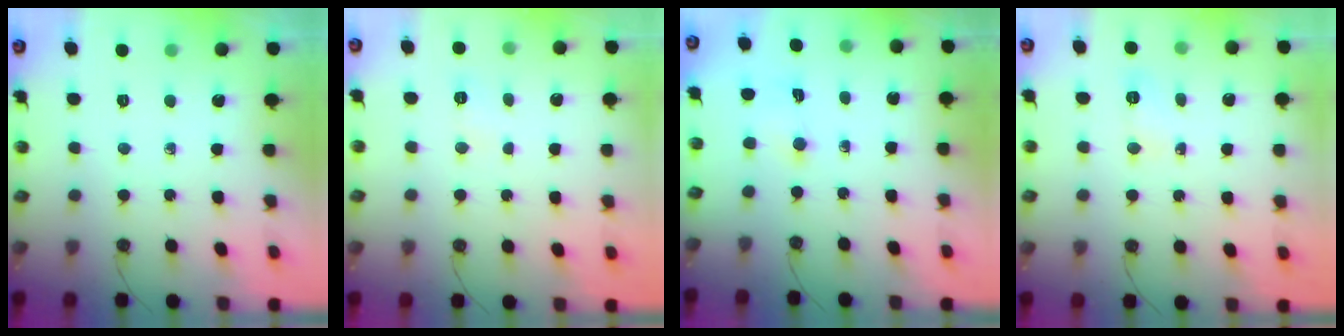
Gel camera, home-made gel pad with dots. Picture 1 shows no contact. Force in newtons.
{"total": 3.7, "press": 3.6, "slide": 0.9}
{"total": 1.2, "press": 1.0, "slide": 0.6}
{"total": 3.9, "press": 3.8, "slide": 0.7}